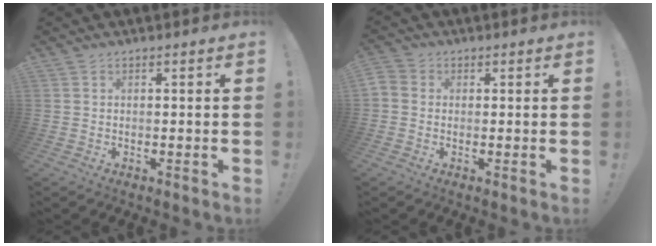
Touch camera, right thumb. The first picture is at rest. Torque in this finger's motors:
{"motor_torque": [1.00, 1.33, 0.10, 0.16, 0.06]}